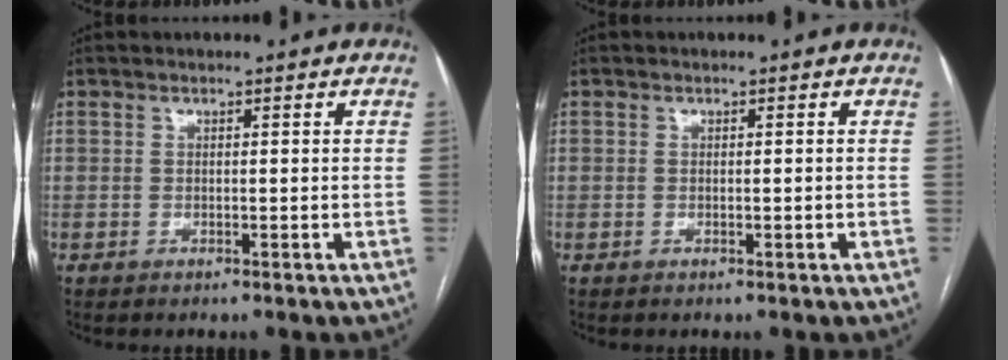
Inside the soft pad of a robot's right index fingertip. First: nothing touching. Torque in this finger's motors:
{"motor_torque": [-0.27, 0.69, 0.03, 0.04]}